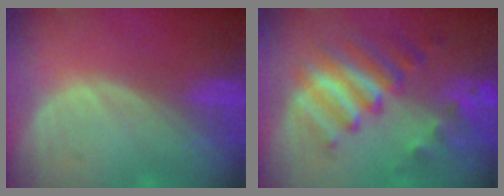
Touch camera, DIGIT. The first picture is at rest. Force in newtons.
{"total": 9.5, "press": 8.3, "slide": 4.7}